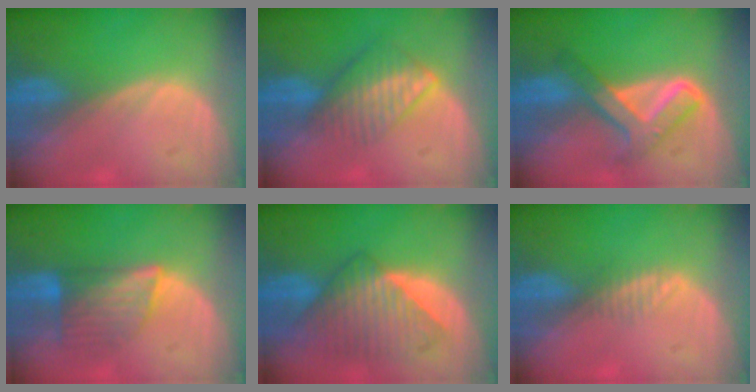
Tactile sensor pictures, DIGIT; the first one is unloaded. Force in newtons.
{"total": 6.5, "press": 5.9, "slide": 2.7}
{"total": 6.4, "press": 6.4, "slide": 0.4}
{"total": 6.9, "press": 6.4, "slide": 2.6}
{"total": 8.6, "press": 8.1, "slide": 2.7}
{"total": 1.7, "press": 1.4, "slide": 1.0}